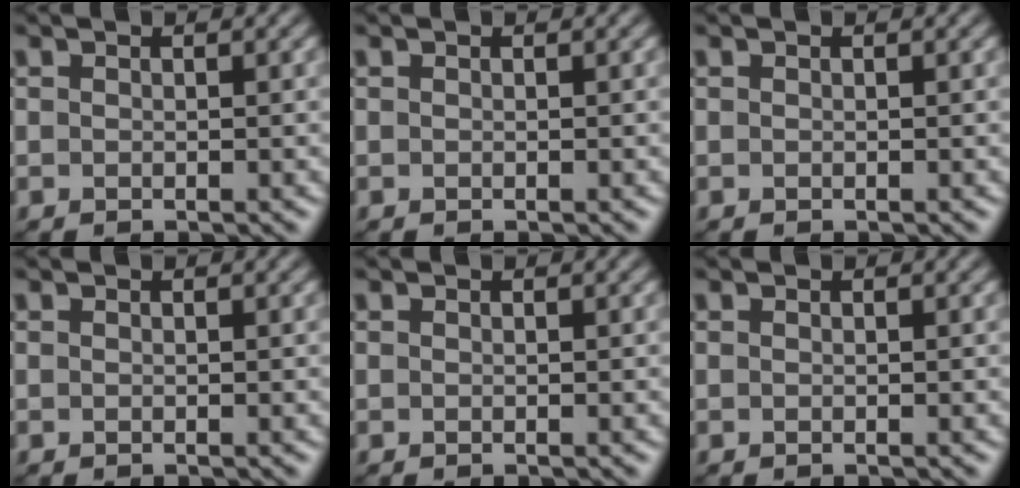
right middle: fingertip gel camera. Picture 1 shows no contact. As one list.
[{"total": 0.0}, {"total": 0.0}, {"total": 0.0}, {"total": 0.0}, {"total": 0.0}]